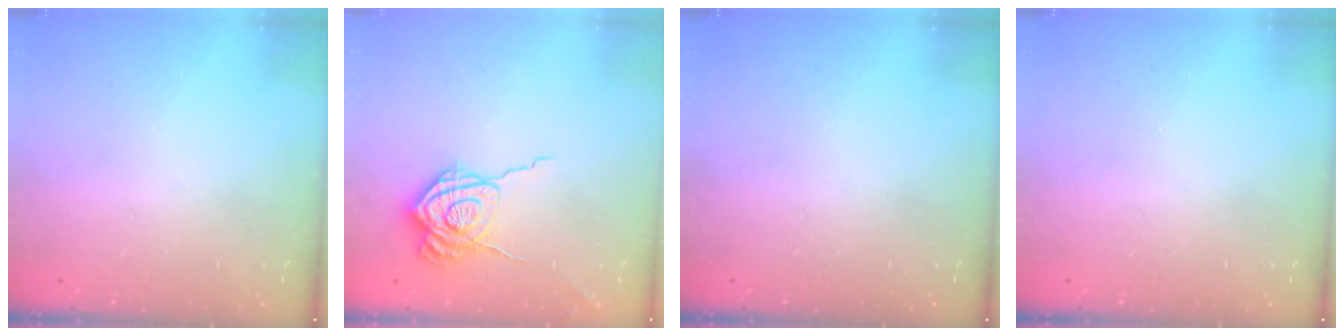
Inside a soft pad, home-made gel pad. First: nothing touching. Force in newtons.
{"total": 12.8, "press": 12.7, "slide": 1.2}
{"total": 0.0}
{"total": 0.0}